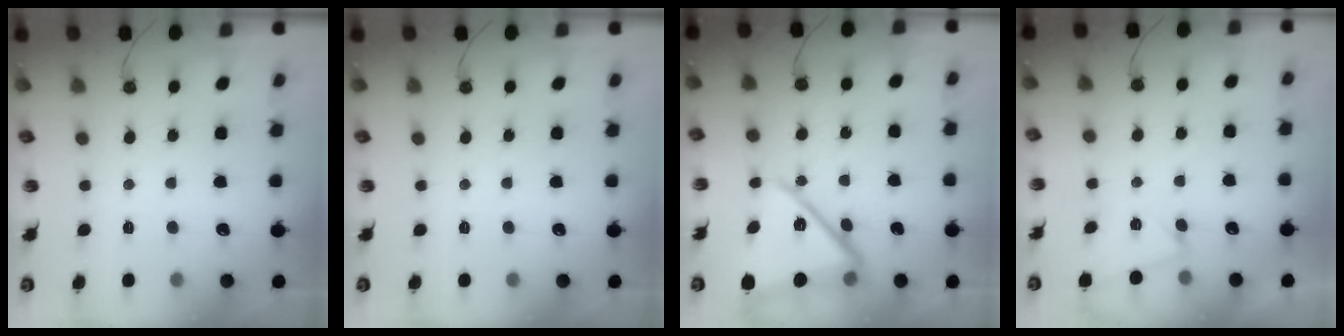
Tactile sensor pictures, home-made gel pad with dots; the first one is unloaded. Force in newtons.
{"total": 0.0}
{"total": 18.4, "press": 18.1, "slide": 3.2}
{"total": 3.1, "press": 2.3, "slide": 2.1}